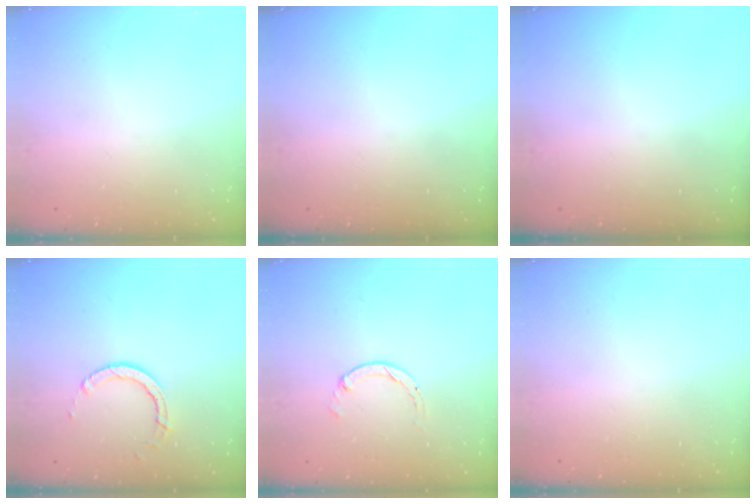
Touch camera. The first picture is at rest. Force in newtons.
{"total": 0.0}
{"total": 0.0}
{"total": 5.4, "press": 5.4, "slide": 0.5}
{"total": 0.0}
{"total": 2.6, "press": 2.6, "slide": 0.2}